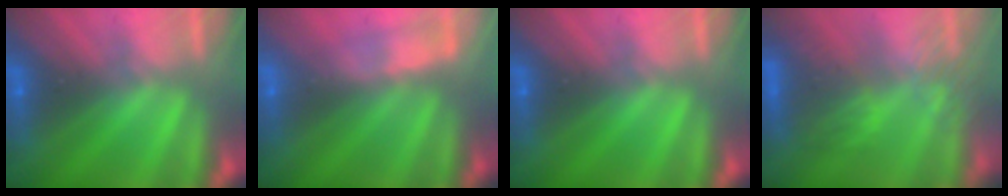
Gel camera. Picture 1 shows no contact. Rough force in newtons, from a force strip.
{"total": 3.0}
{"total": 0.0}
{"total": 3.4}